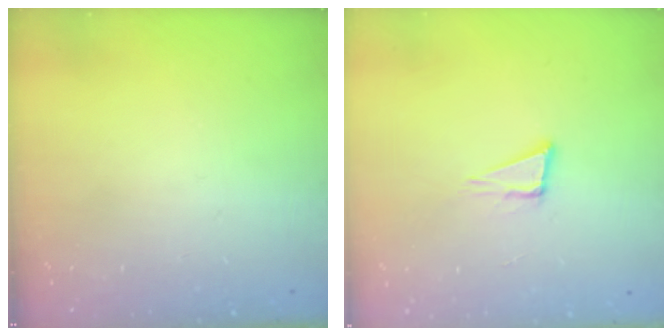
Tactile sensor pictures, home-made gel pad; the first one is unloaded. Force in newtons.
{"total": 4.9, "press": 3.8, "slide": 3.0}